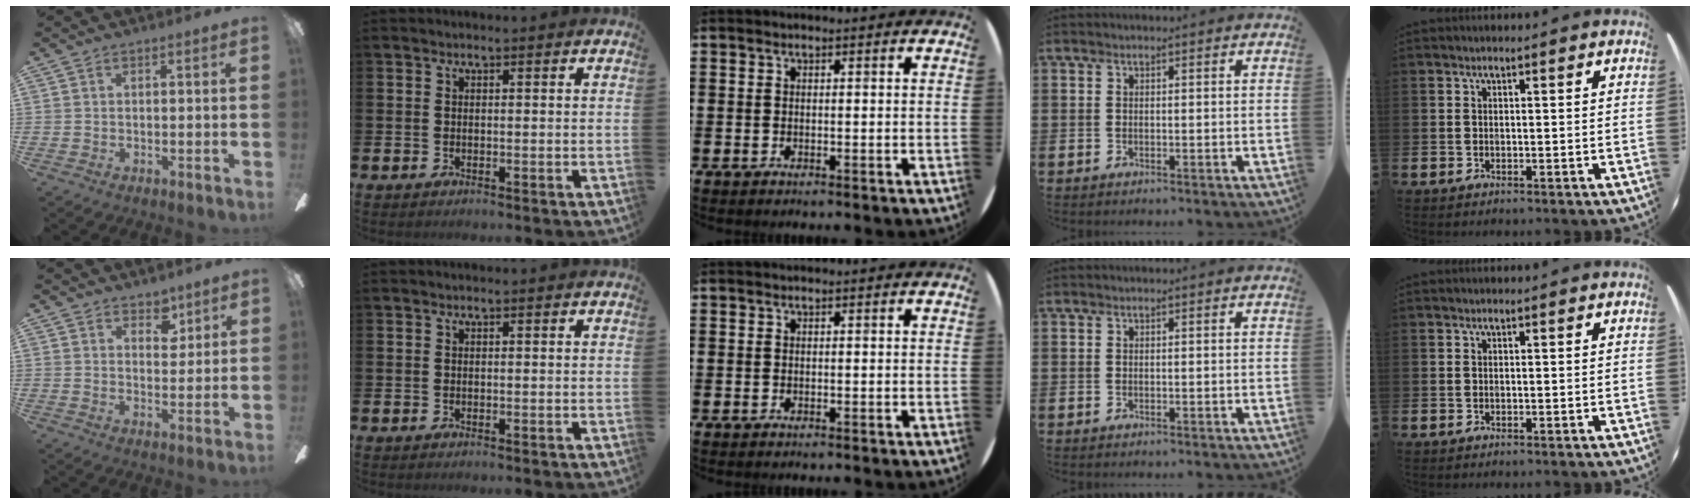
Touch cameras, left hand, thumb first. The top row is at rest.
{"thumb": {"total": 5.0, "force": [3.7, 2.8, 1.6], "torque": [-0.002, -0.020, 0.062]}}